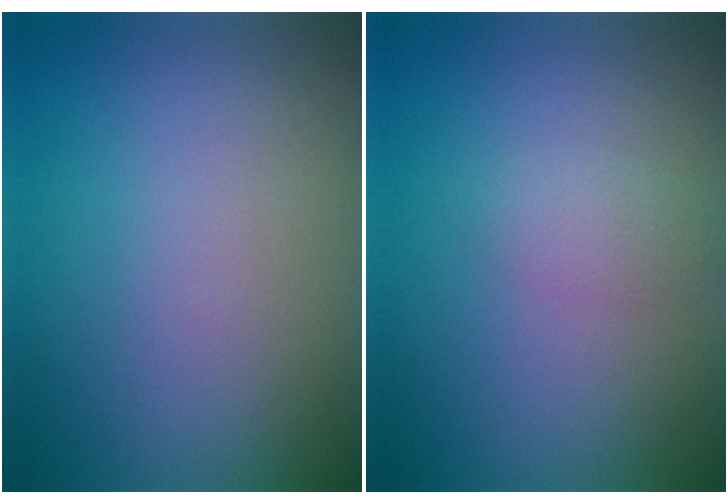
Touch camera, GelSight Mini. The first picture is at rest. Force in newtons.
{"total": 1.5, "press": 1.5, "slide": 0.0}